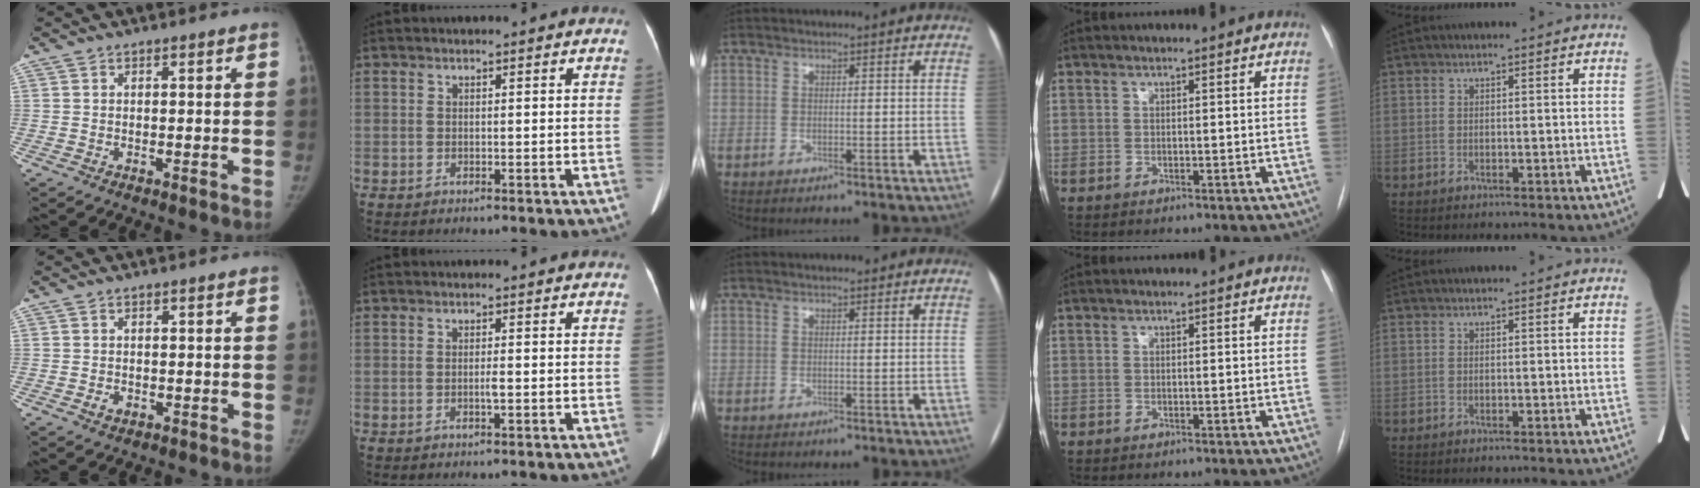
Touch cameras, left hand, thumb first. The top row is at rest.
{"thumb": {"total": 1.6, "force": [-0.5, 1.2, 0.9], "torque": [-0.011, 0.001, -0.005]}, "index": {"total": 1.0, "force": [-0.3, 0.0, 0.9], "torque": [-0.021, -0.002, -0.005]}, "middle": {"total": 1.0, "force": [0.7, 0.4, 0.5], "torque": [-0.012, 0.012, 0.010]}}